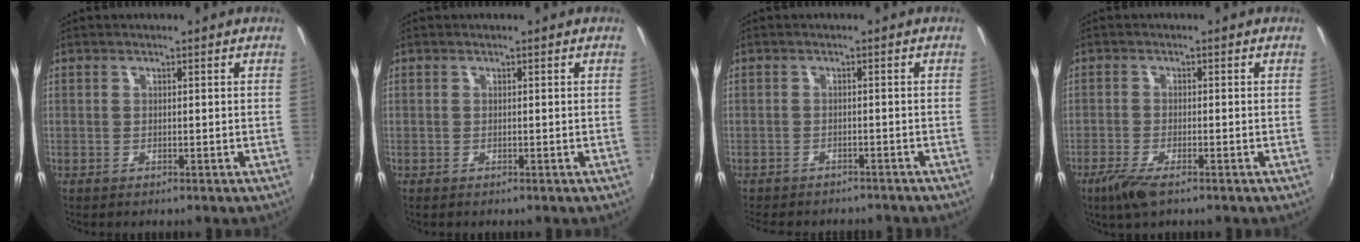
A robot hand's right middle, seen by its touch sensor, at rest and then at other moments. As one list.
[{"total": 0.0}, {"total": 8.2, "force": [-7.3, 2.5, 2.8], "torque": [-0.071, -0.020, -0.105]}, {"total": 5.0, "force": [-3.4, 1.2, 3.5], "torque": [-0.088, -0.017, -0.064]}]